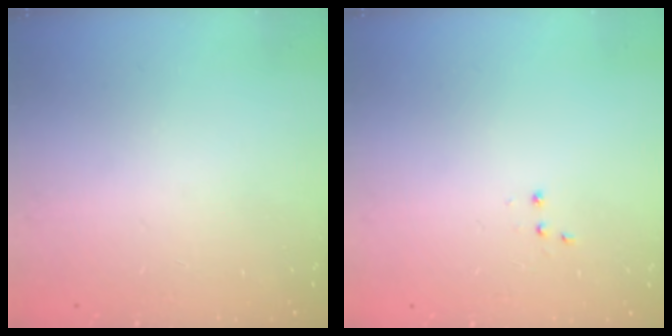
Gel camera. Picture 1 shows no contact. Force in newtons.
{"total": 3.0, "press": 2.9, "slide": 0.7}